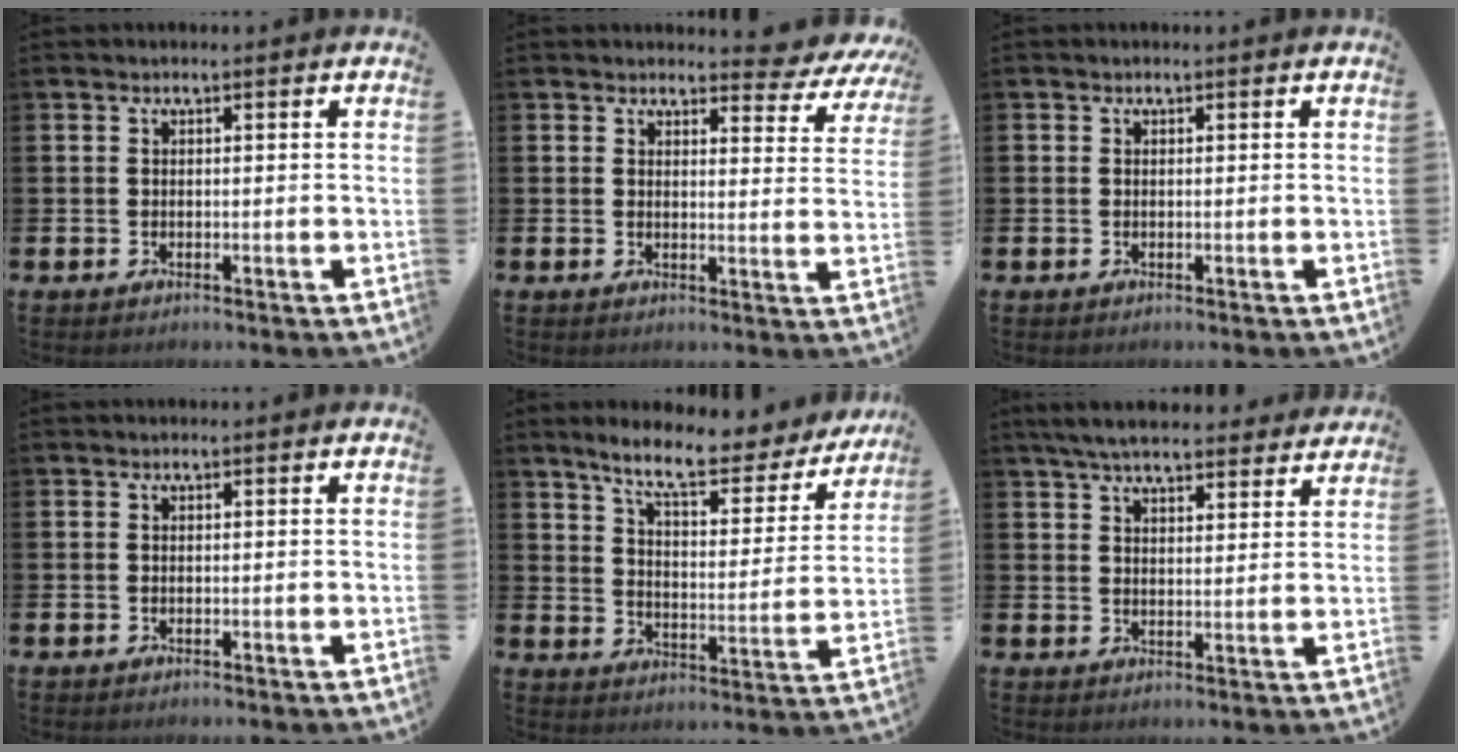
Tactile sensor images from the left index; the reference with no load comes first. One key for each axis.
{"total": 3.3, "fx": 3.0, "fy": 1.1, "fz": 0.6, "tx": -0.002, "ty": -0.028, "tz": 0.046}
{"total": 0.0}
{"total": 0.0}
{"total": 8.8, "fx": 7.8, "fy": 1.7, "fz": 3.6, "tx": -0.091, "ty": -0.050, "tz": 0.132}
{"total": 6.2, "fx": 5.8, "fy": 1.1, "fz": 1.8, "tx": -0.049, "ty": -0.022, "tz": 0.106}